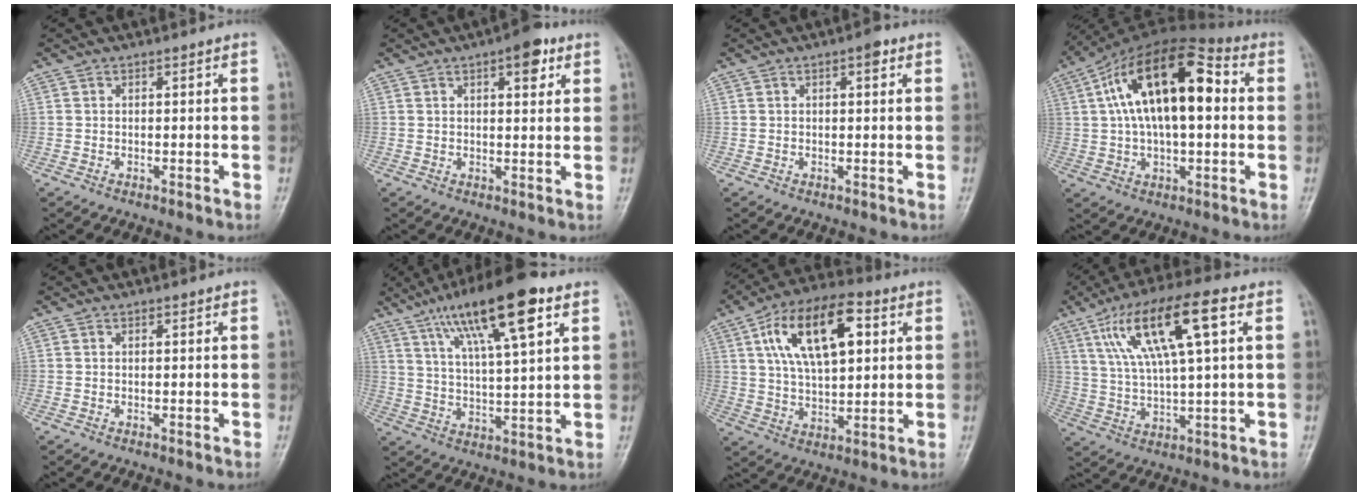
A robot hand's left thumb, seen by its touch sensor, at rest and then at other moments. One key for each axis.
{"total": 5.9, "fx": 3.0, "fy": 2.4, "fz": 4.5, "tx": -0.042, "ty": -0.008, "tz": 0.034}
{"total": 2.2, "fx": 1.0, "fy": 0.9, "fz": 1.8, "tx": -0.020, "ty": 0.001, "tz": 0.011}
{"total": 19.4, "fx": 3.5, "fy": 9.4, "fz": 16.6, "tx": -0.276, "ty": 0.030, "tz": 0.047}
{"total": 0.0}
{"total": 17.8, "fx": 9.4, "fy": 4.3, "fz": 14.5, "tx": -0.233, "ty": -0.016, "tz": 0.163}
{"total": 17.4, "fx": 5.9, "fy": 8.4, "fz": 14.1, "tx": -0.224, "ty": 0.001, "tz": 0.100}
{"total": 16.2, "fx": 6.2, "fy": 4.1, "fz": 14.4, "tx": -0.271, "ty": 0.007, "tz": 0.111}